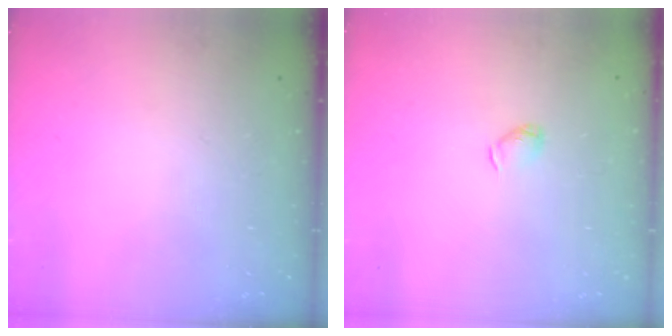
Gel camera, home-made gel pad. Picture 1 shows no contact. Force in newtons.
{"total": 2.5, "press": 2.5, "slide": 0.4}